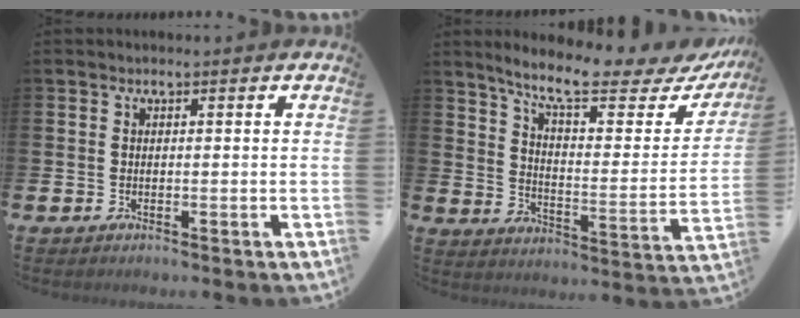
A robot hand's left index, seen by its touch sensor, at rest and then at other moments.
{"total": 10.1, "force": [8.5, 1.8, 5.3], "torque": [-0.115, -0.060, 0.136]}